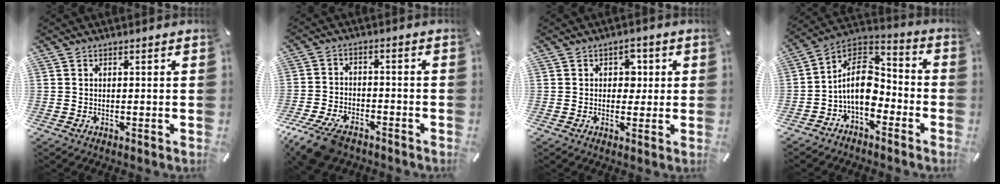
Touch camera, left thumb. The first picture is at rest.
{"total": 9.7, "force": [-6.8, 4.8, 4.8], "torque": [-0.099, 0.031, -0.126]}
{"total": 4.2, "force": [0.5, 3.5, 2.3], "torque": [-0.019, -0.001, -0.002]}
{"total": 12.5, "force": [-3.7, 8.6, 8.3], "torque": [-0.165, 0.016, -0.070]}